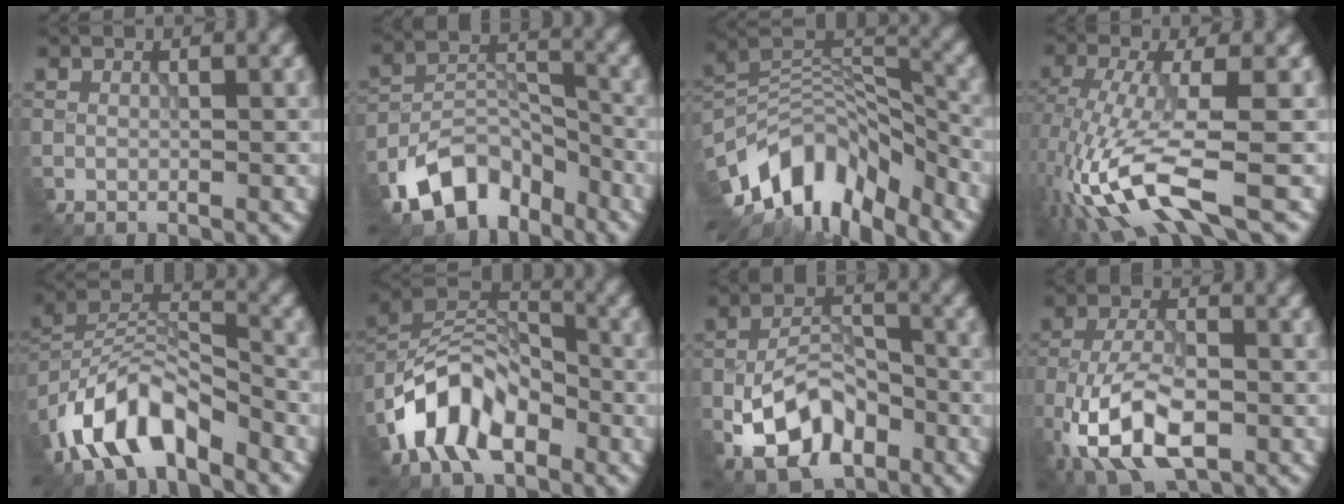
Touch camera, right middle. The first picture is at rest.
{"total": 7.4, "force": [-5.7, 4.0, 2.6], "torque": [-0.048, 0.001, -0.109]}
{"total": 10.6, "force": [-7.9, 4.5, 5.3], "torque": [-0.100, 0.013, -0.149]}
{"total": 8.4, "force": [-4.2, 2.2, 6.9], "torque": [-0.168, -0.005, -0.080]}
{"total": 8.5, "force": [-6.3, 3.4, 4.7], "torque": [-0.090, 0.011, -0.124]}
{"total": 7.9, "force": [-4.4, 4.6, 4.6], "torque": [-0.094, 0.015, -0.091]}
{"total": 6.8, "force": [-3.5, 3.9, 4.3], "torque": [-0.087, 0.008, -0.068]}
{"total": 8.8, "force": [-4.2, 4.2, 6.4], "torque": [-0.146, -0.005, -0.080]}